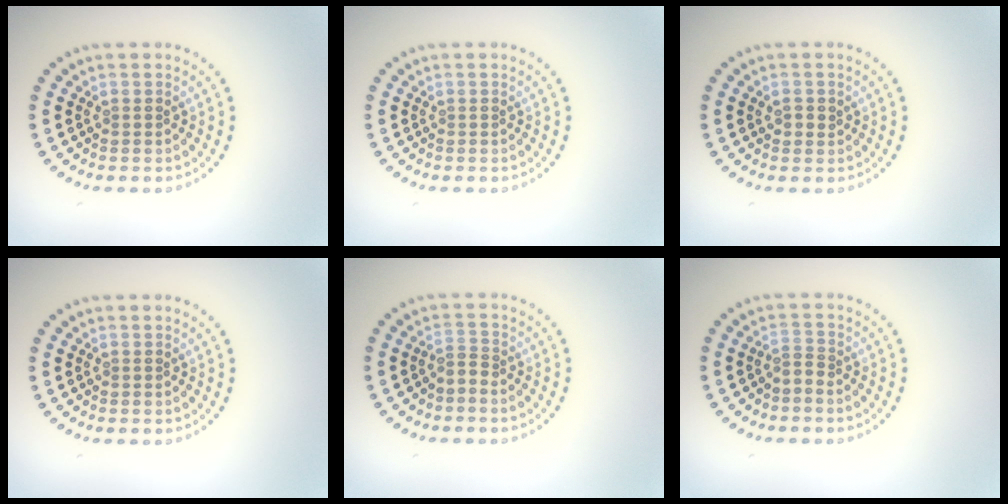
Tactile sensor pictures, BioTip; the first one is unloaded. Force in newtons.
{"total": 0.0}
{"total": 1.2, "press": 1.1, "slide": 0.5}
{"total": 0.0}
{"total": 1.1, "press": 0.5, "slide": 0.9}
{"total": 1.1, "press": 0.5, "slide": 1.0}